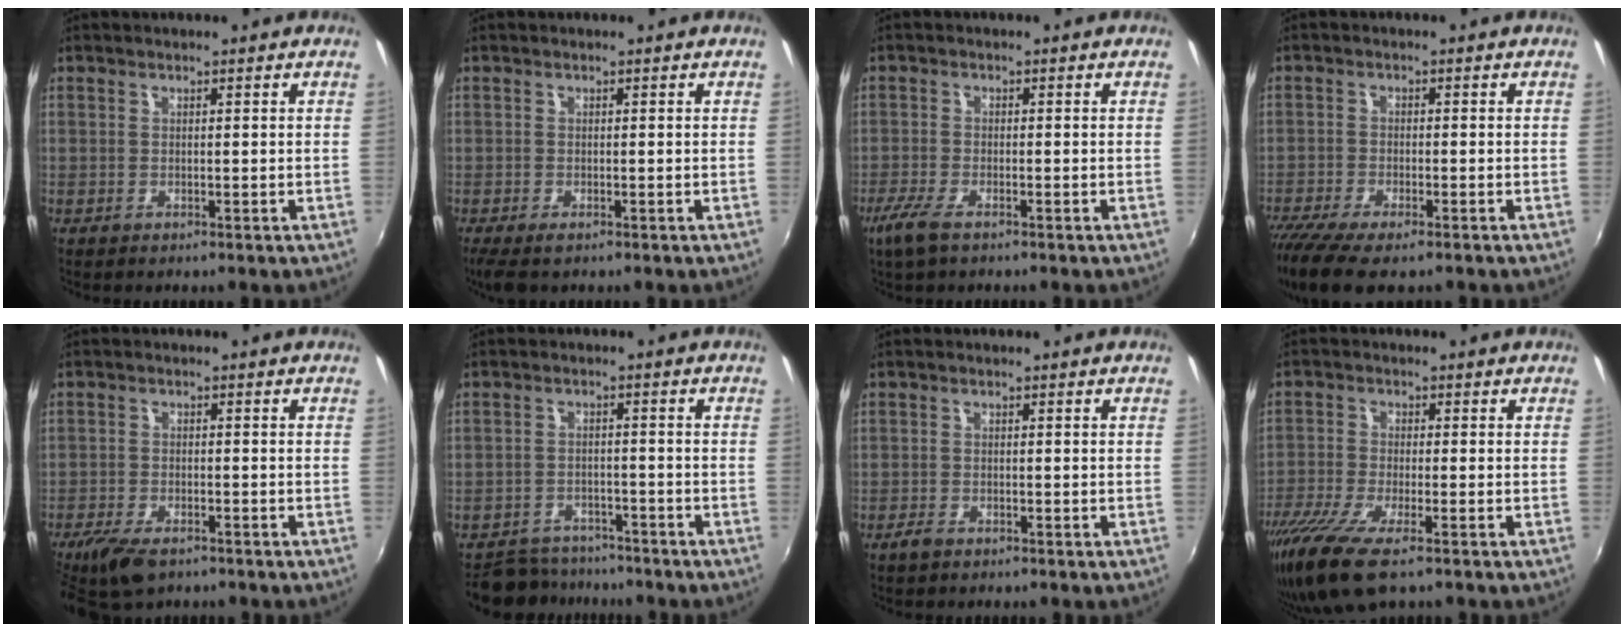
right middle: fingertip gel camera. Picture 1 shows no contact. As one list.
[{"total": 4.4, "force": [-2.8, 1.5, 3.0], "torque": [-0.061, -0.022, -0.044]}, {"total": 4.5, "force": [-3.1, 1.2, 3.1], "torque": [-0.080, -0.010, -0.060]}, {"total": 10.1, "force": [-7.6, 2.7, 6.1], "torque": [-0.148, -0.046, -0.139]}, {"total": 7.6, "force": [-5.5, 3.0, 4.2], "torque": [-0.110, -0.021, -0.101]}, {"total": 8.7, "force": [-7.8, 3.5, 1.5], "torque": [-0.050, 0.005, -0.115]}, {"total": 1.7, "force": [-1.4, 0.7, 0.8], "torque": [-0.019, -0.001, -0.027]}, {"total": 10.9, "force": [-7.4, 2.4, 7.6], "torque": [-0.177, -0.040, -0.142]}]